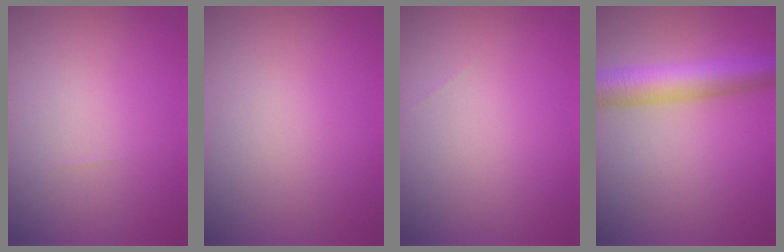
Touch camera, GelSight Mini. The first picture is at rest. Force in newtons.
{"total": 0.0}
{"total": 0.0}
{"total": 6.5, "press": 6.5, "slide": 0.4}